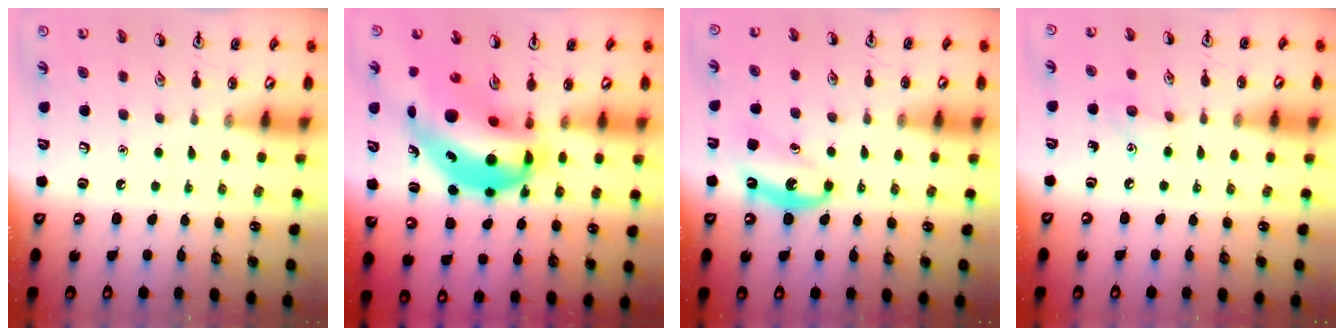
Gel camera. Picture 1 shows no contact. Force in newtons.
{"total": 14.2, "press": 13.6, "slide": 4.1}
{"total": 7.7, "press": 7.5, "slide": 1.9}
{"total": 5.7, "press": 5.4, "slide": 1.9}